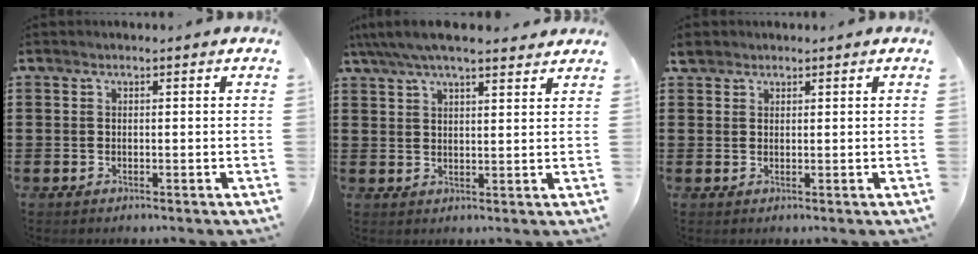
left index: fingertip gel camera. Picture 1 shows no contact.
{"total": 5.4, "force": [4.6, 1.1, 2.6], "torque": [-0.064, -0.006, 0.084]}
{"total": 1.8, "force": [1.5, 0.8, 0.3], "torque": [-0.011, 0.005, 0.030]}